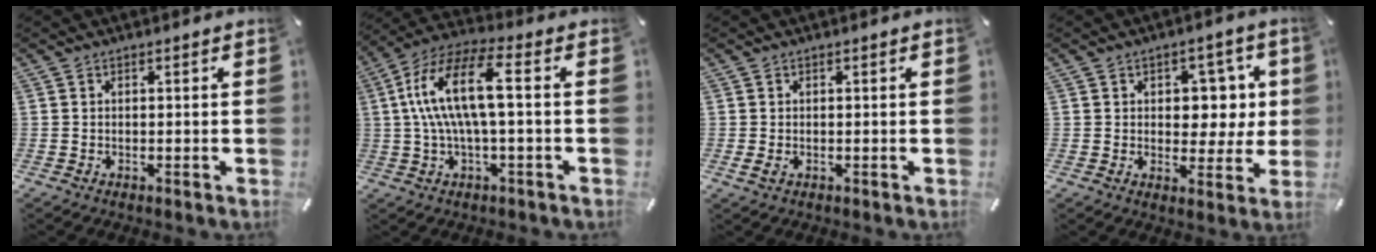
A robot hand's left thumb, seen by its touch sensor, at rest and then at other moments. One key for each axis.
{"total": 15.6, "fx": 1.6, "fy": 4.8, "fz": 14.8, "tx": -0.312, "ty": -0.002, "tz": 0.014}
{"total": 1.3, "fx": -0.3, "fy": 0.7, "fz": 1.1, "tx": -0.018, "ty": 0.003, "tz": -0.004}
{"total": 7.6, "fx": 1.8, "fy": 6.0, "fz": 4.4, "tx": -0.046, "ty": -0.004, "tz": 0.026}